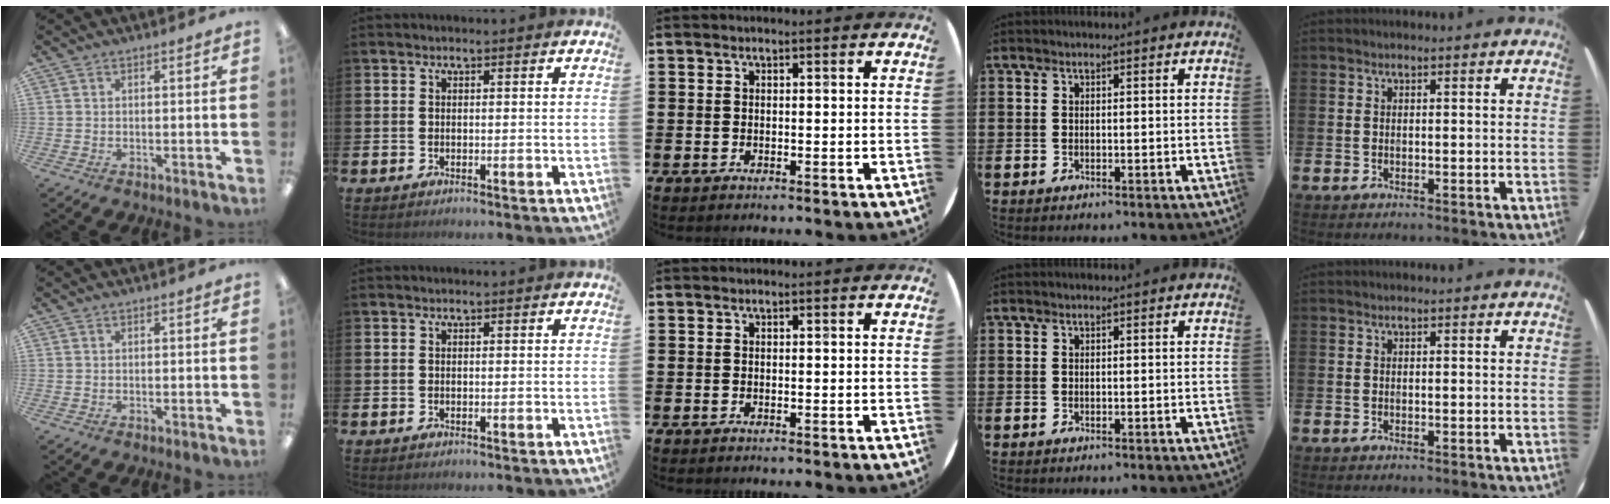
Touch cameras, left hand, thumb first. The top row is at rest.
{}